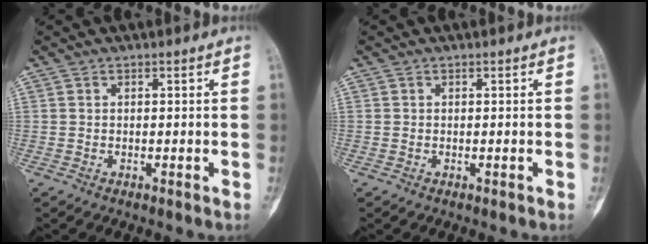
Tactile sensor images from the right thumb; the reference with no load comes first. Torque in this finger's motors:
{"motor_torque": [-0.38, -0.17, 0.15, 0.04, 0.02]}